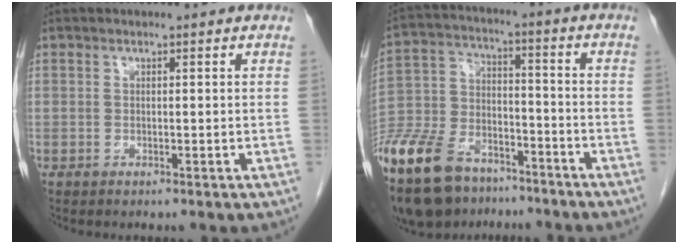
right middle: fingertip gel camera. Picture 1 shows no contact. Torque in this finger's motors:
{"motor_torque": [0.97, -0.67, 1.05, 0.21]}